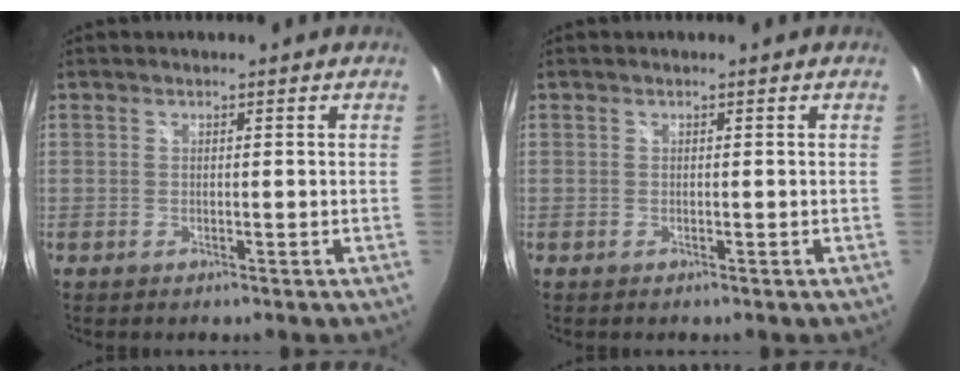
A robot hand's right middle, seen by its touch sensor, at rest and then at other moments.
{"total": 0.0}